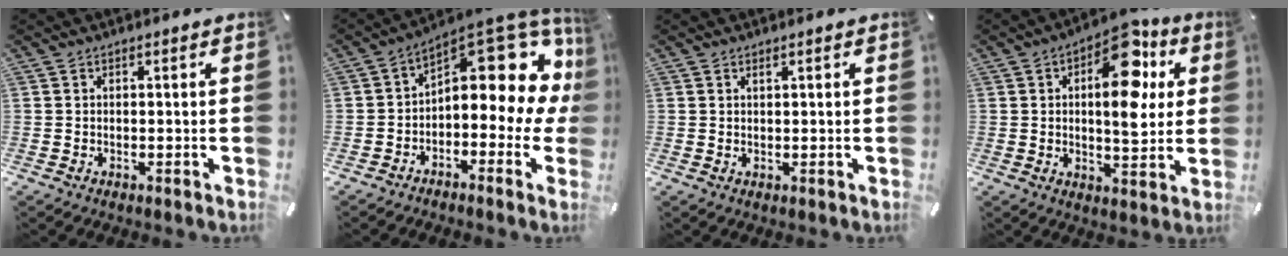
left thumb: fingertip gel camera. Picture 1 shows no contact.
{"total": 14.2, "force": [6.2, 7.4, 10.4], "torque": [-0.115, -0.070, 0.096]}
{"total": 0.9, "force": [0.5, 0.3, 0.6], "torque": [-0.011, 0.000, 0.009]}
{"total": 15.7, "force": [5.3, 7.8, 12.6], "torque": [-0.161, -0.026, 0.084]}